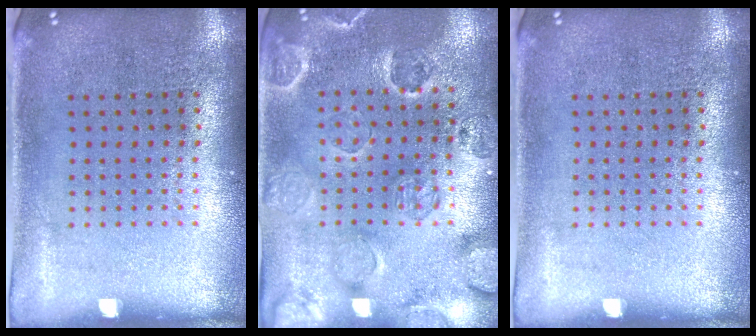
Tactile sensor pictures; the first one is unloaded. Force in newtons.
{"total": 2.5, "press": 2.2, "slide": 1.1}
{"total": 0.0}